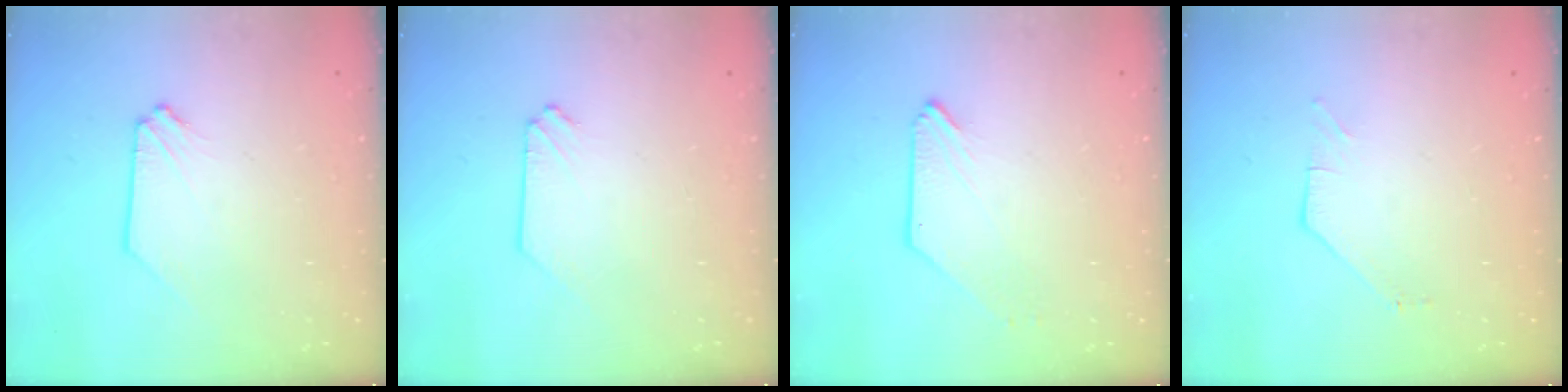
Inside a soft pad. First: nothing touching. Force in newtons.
{"total": 0.0}
{"total": 0.0}
{"total": 1.5, "press": 1.5, "slide": 0.3}